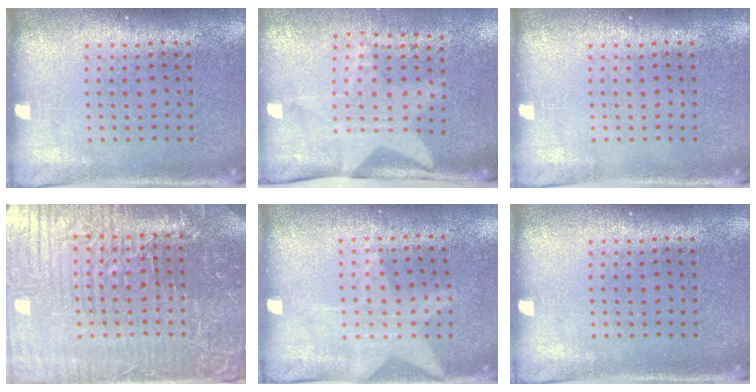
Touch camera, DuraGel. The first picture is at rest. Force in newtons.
{"total": 1.9, "press": 1.6, "slide": 1.0}
{"total": 0.0}
{"total": 6.4, "press": 5.8, "slide": 2.6}
{"total": 1.1, "press": 0.8, "slide": 0.8}
{"total": 0.0}